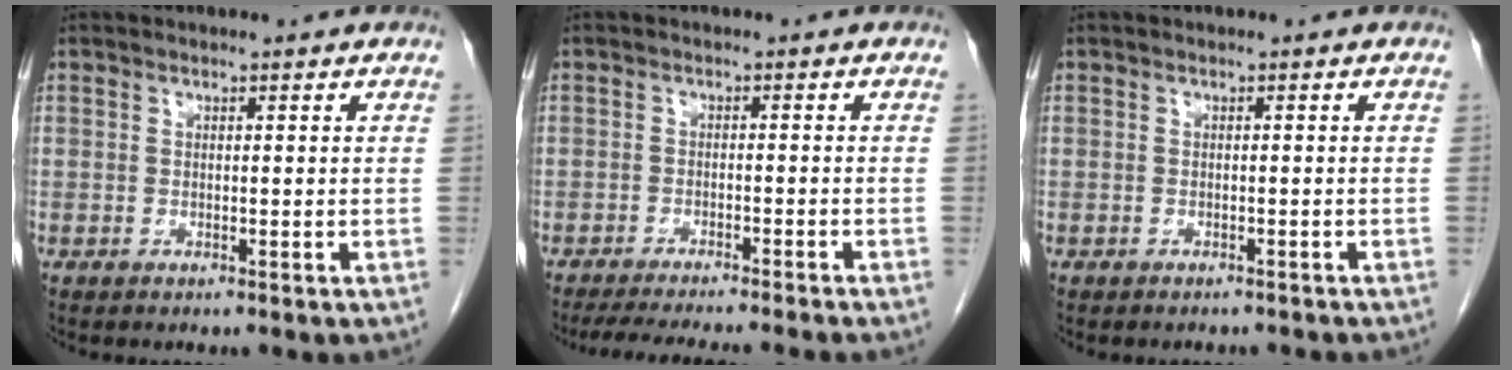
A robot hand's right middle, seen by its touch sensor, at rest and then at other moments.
{"total": 11.1, "force": [-9.7, -0.4, 5.2], "torque": [-0.056, -0.016, -0.138]}
{"total": 3.2, "force": [-2.8, 1.1, 0.9], "torque": [-0.015, -0.002, -0.032]}